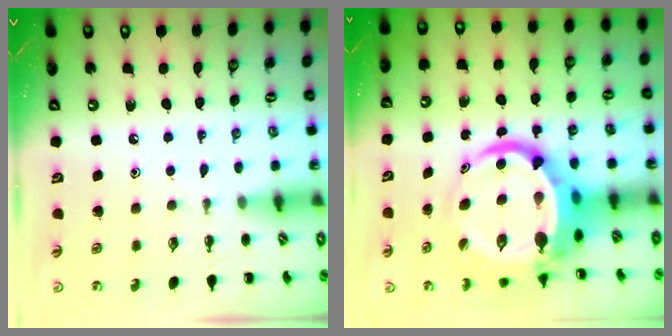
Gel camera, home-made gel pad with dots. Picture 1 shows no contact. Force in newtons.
{"total": 13.3, "press": 12.9, "slide": 3.2}